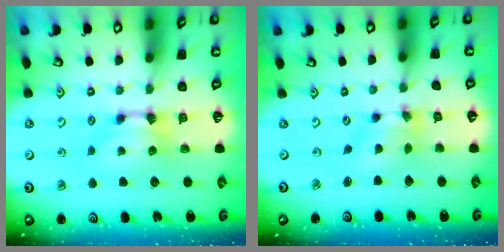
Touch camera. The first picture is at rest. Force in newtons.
{"total": 2.8, "press": 2.4, "slide": 1.5}